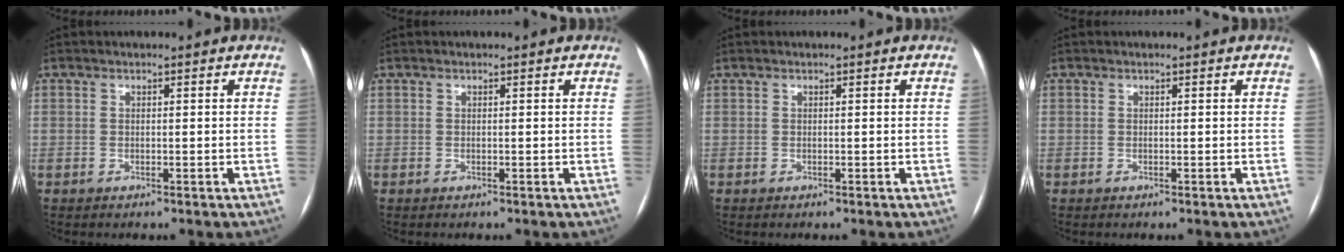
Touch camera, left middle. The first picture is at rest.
{"total": 0.0}
{"total": 0.0}
{"total": 0.0}